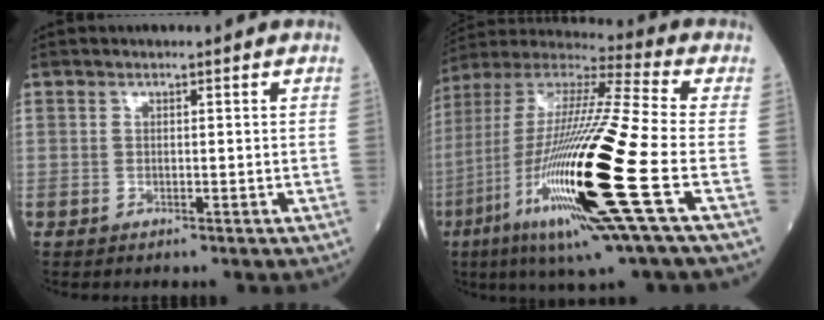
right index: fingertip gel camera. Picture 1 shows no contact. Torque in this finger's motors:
{"motor_torque": [2.14, 0.00, 1.06, 0.21]}